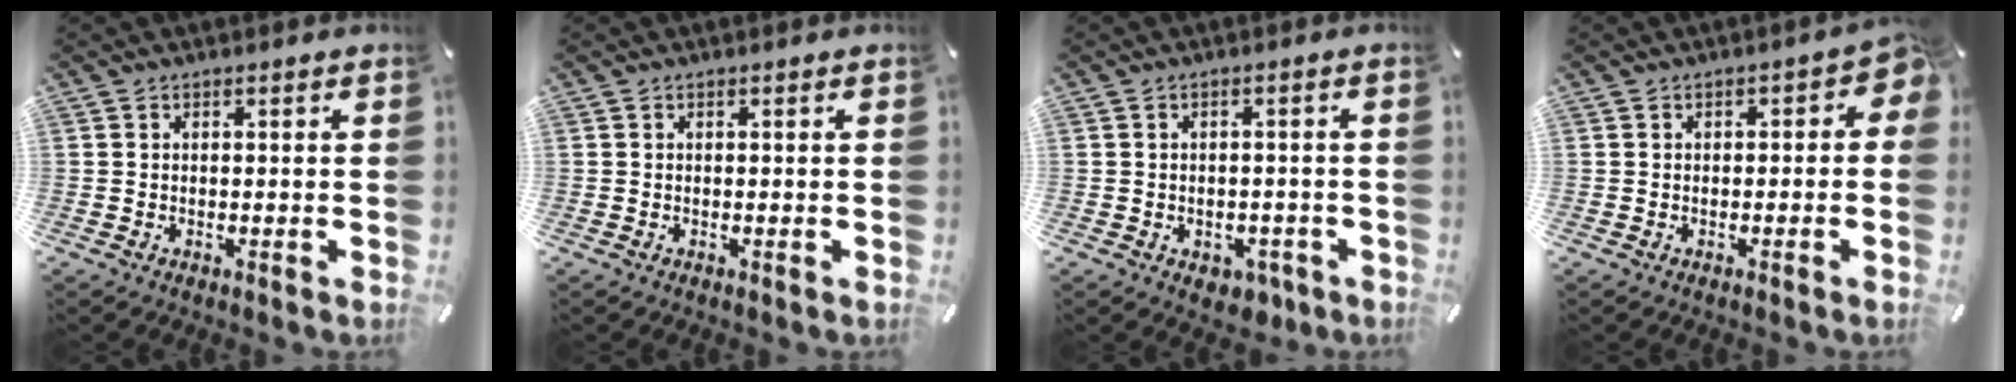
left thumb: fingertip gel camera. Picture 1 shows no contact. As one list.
[{"total": 0.0}, {"total": 4.0, "force": [-1.8, 2.8, 2.2], "torque": [-0.033, 0.010, -0.029]}, {"total": 2.1, "force": [-0.9, 1.4, 1.3], "torque": [-0.014, 0.006, -0.019]}]